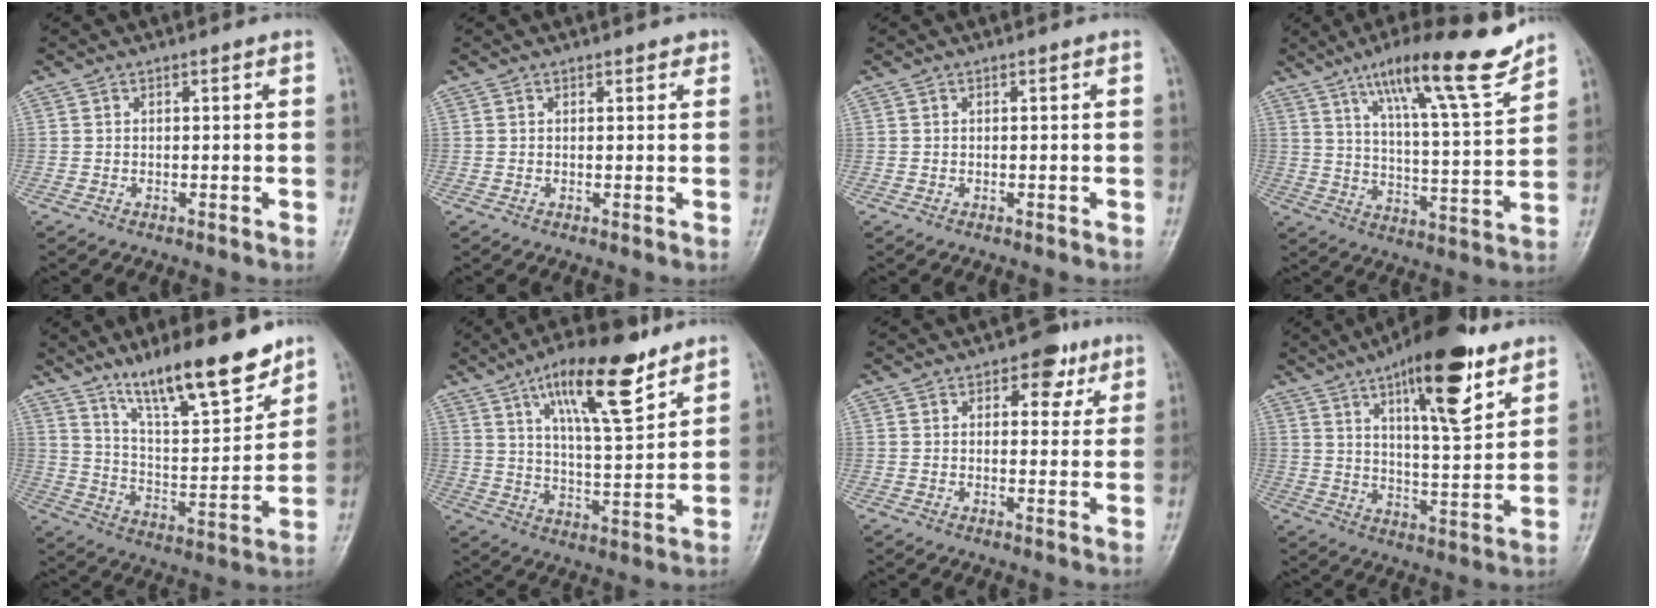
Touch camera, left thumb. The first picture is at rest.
{"total": 1.2, "force": [0.9, 0.7, 0.5], "torque": [0.004, -0.004, 0.006]}
{"total": 0.0}
{"total": 17.9, "force": [12.6, 2.5, 12.5], "torque": [-0.175, -0.067, 0.200]}
{"total": 17.3, "force": [12.8, 4.1, 10.9], "torque": [-0.149, -0.082, 0.224]}
{"total": 16.1, "force": [9.7, 4.8, 11.9], "torque": [-0.173, -0.047, 0.164]}
{"total": 5.7, "force": [3.0, 3.6, 3.2], "torque": [-0.005, -0.010, 0.034]}
{"total": 17.8, "force": [10.2, 5.5, 13.5], "torque": [-0.178, -0.048, 0.158]}